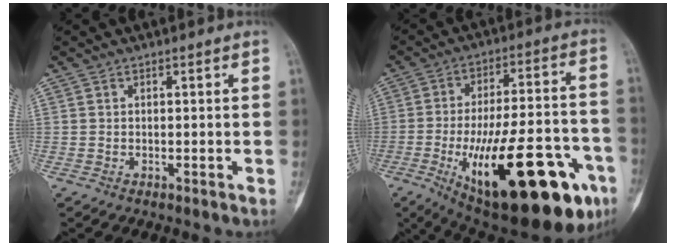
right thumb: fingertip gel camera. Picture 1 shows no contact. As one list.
[{"total": 31.6, "force": [-12.6, 11.0, 26.8], "torque": [-0.352, 0.031, -0.171]}]